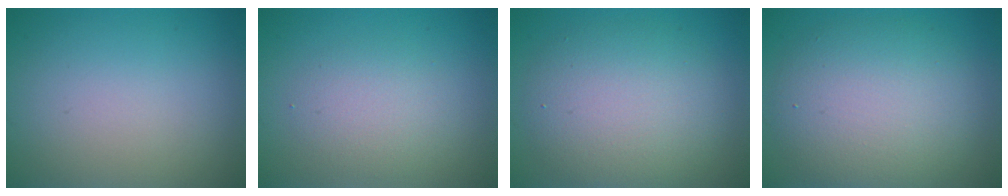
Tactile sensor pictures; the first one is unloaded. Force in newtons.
{"total": 2.7, "press": 2.7, "slide": 0.2}
{"total": 6.6, "press": 6.6, "slide": 0.3}
{"total": 7.6, "press": 7.6, "slide": 0.2}